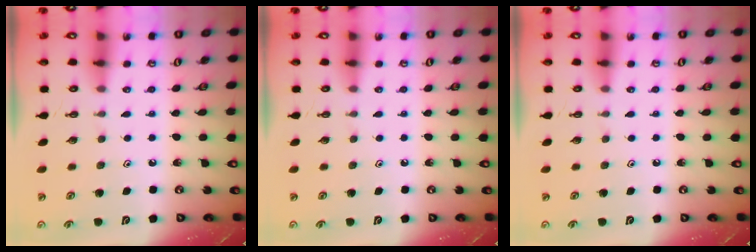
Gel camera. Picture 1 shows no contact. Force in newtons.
{"total": 0.0}
{"total": 0.0}